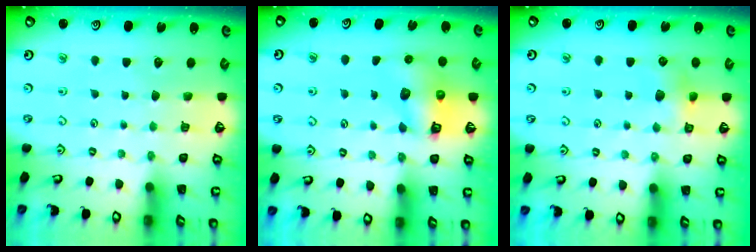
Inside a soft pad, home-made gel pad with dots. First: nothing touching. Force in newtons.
{"total": 7.2, "press": 7.1, "slide": 0.8}
{"total": 4.7, "press": 4.7, "slide": 0.7}